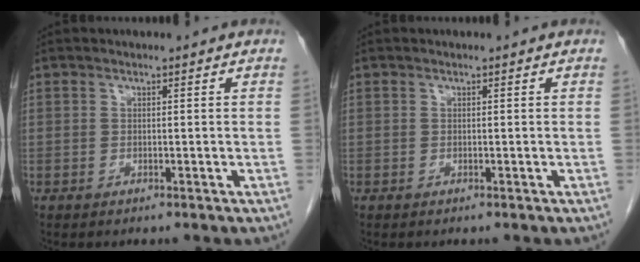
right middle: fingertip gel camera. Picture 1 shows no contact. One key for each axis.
{"total": 0.0}